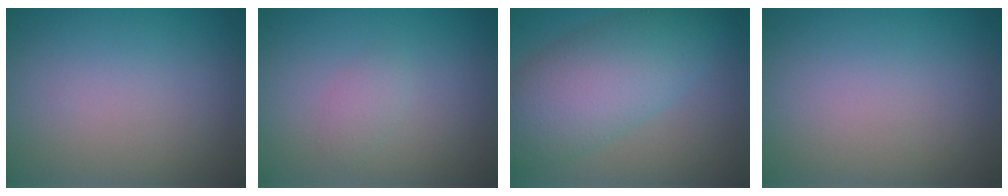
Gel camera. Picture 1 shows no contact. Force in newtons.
{"total": 1.1, "press": 1.1, "slide": 0.1}
{"total": 7.5, "press": 7.5, "slide": 0.3}
{"total": 0.0}